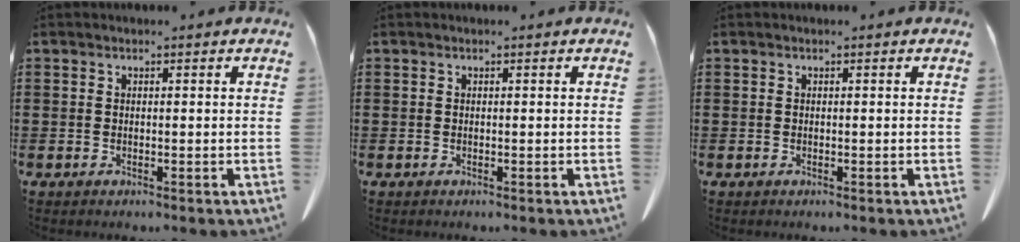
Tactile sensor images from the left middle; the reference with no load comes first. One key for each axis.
{"total": 0.0}
{"total": 0.0}